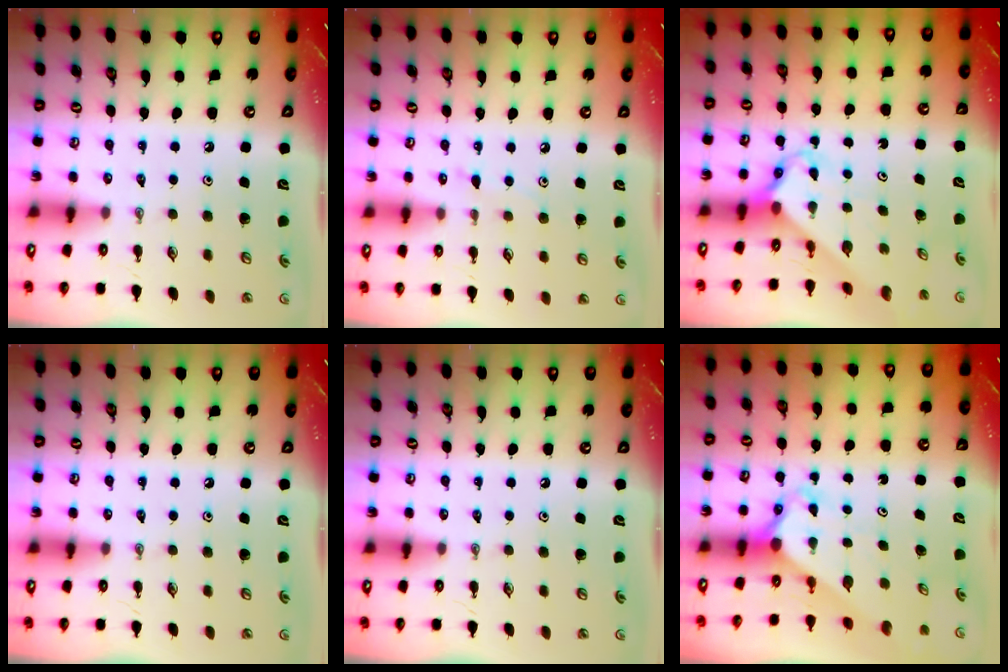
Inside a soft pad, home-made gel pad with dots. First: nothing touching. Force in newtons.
{"total": 5.7, "press": 5.6, "slide": 0.7}
{"total": 2.9, "press": 2.9, "slide": 0.3}
{"total": 0.0}
{"total": 0.0}
{"total": 2.8, "press": 2.8, "slide": 0.2}